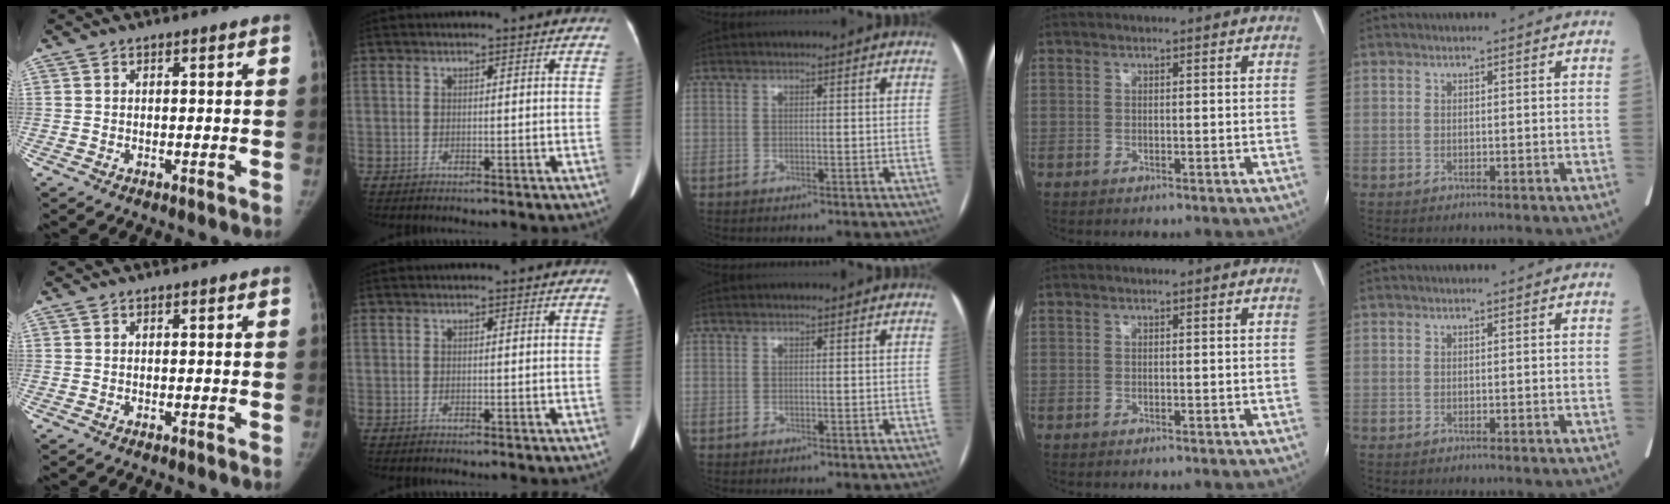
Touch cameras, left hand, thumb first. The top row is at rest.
{}